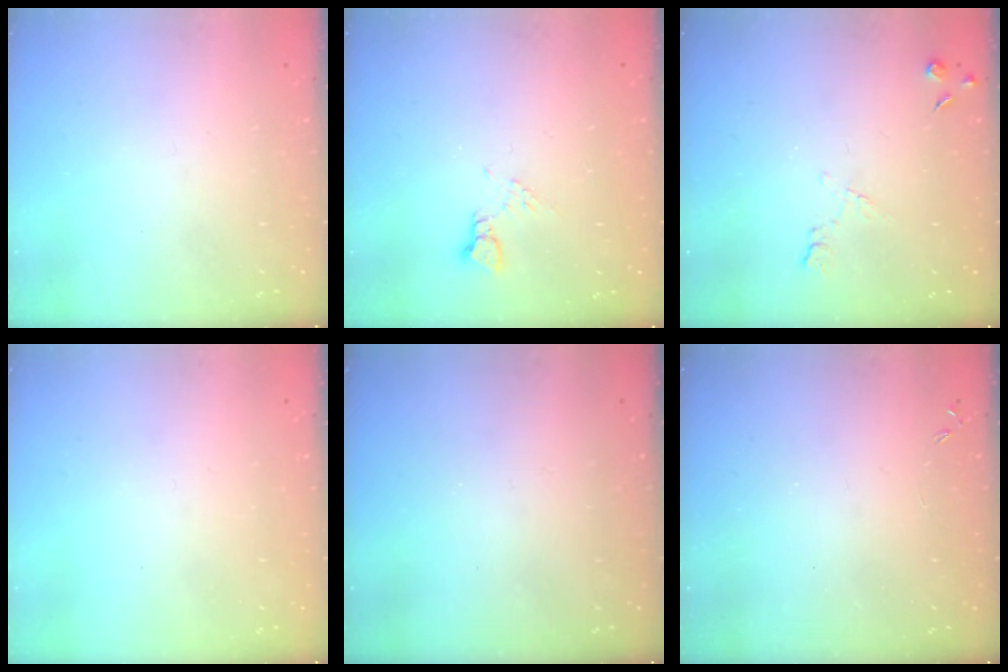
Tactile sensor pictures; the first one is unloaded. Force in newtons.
{"total": 3.5, "press": 3.5, "slide": 0.5}
{"total": 4.5, "press": 4.4, "slide": 0.8}
{"total": 0.0}
{"total": 0.0}
{"total": 0.0}